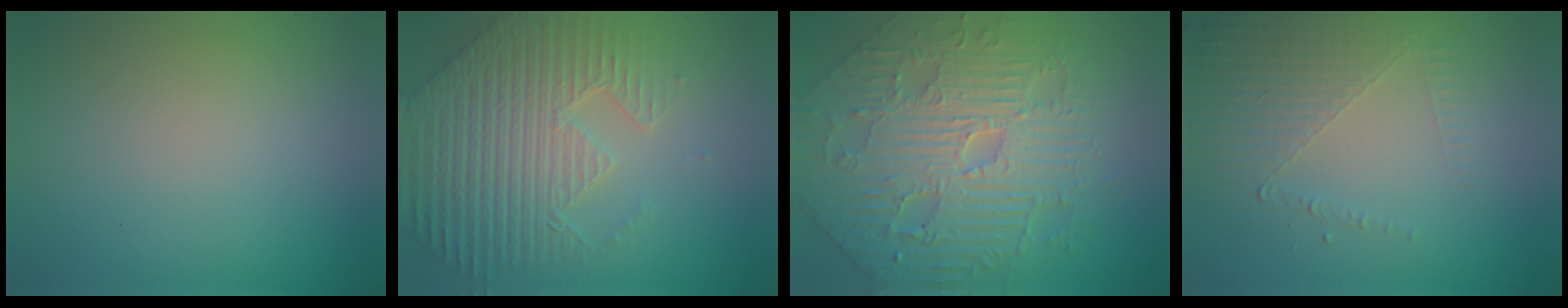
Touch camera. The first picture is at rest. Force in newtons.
{"total": 8.5, "press": 6.1, "slide": 5.8}
{"total": 9.4, "press": 7.1, "slide": 6.3}
{"total": 5.3, "press": 3.1, "slide": 4.3}